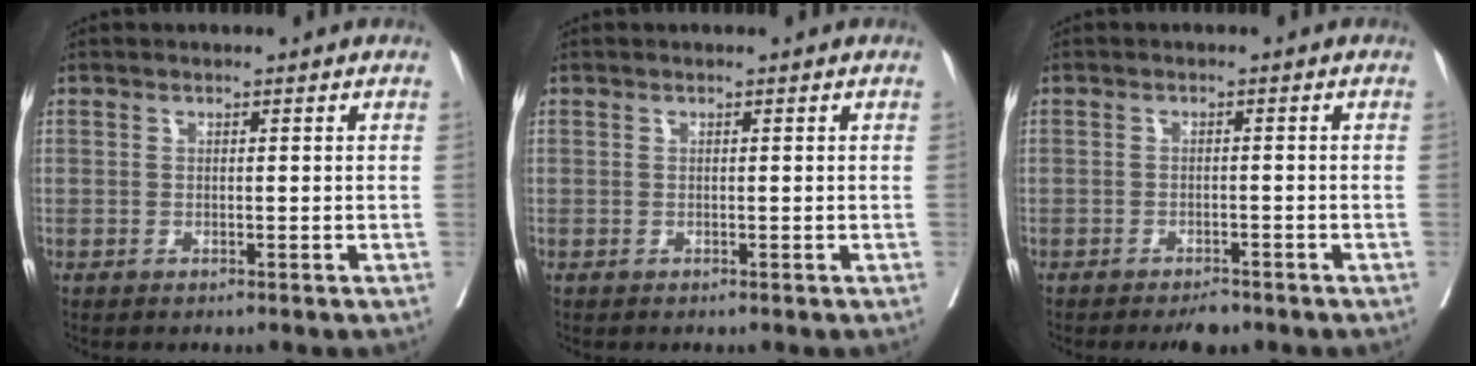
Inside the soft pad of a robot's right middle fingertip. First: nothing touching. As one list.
[{"total": 0.0}, {"total": 2.6, "force": [-2.2, 0.7, 1.3], "torque": [-0.022, -0.003, -0.030]}]